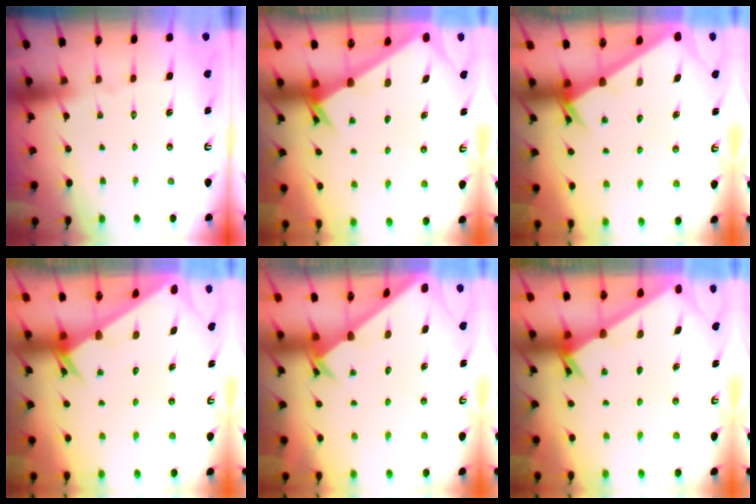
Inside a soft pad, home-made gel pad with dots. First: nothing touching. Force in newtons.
{"total": 2.0, "press": 2.0, "slide": 0.2}
{"total": 2.6, "press": 2.6, "slide": 0.1}
{"total": 2.5, "press": 2.5, "slide": 0.1}
{"total": 2.0, "press": 2.0, "slide": 0.1}
{"total": 2.4, "press": 2.4, "slide": 0.2}